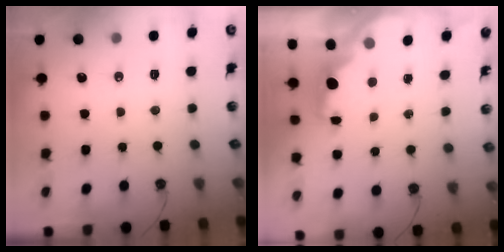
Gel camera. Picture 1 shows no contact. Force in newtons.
{"total": 2.2, "press": 2.1, "slide": 0.8}